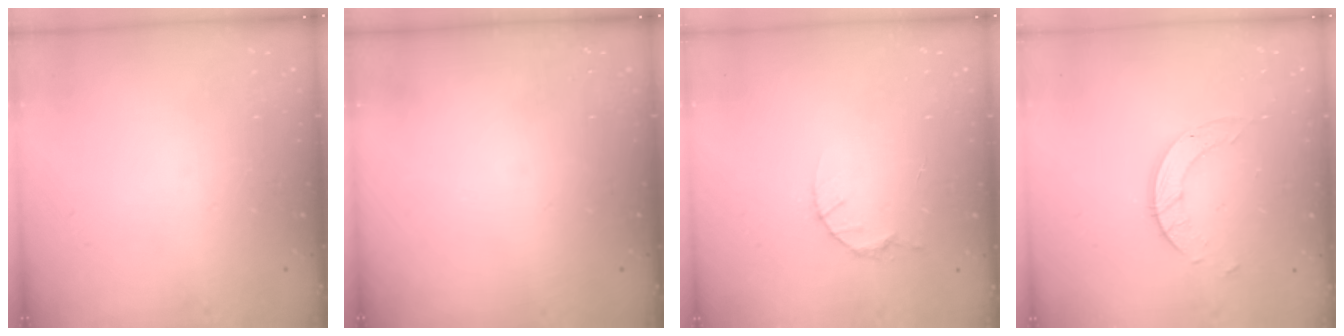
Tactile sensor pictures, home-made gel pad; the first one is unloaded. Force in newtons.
{"total": 0.0}
{"total": 4.1, "press": 4.1, "slide": 0.5}
{"total": 5.9, "press": 5.9, "slide": 0.5}